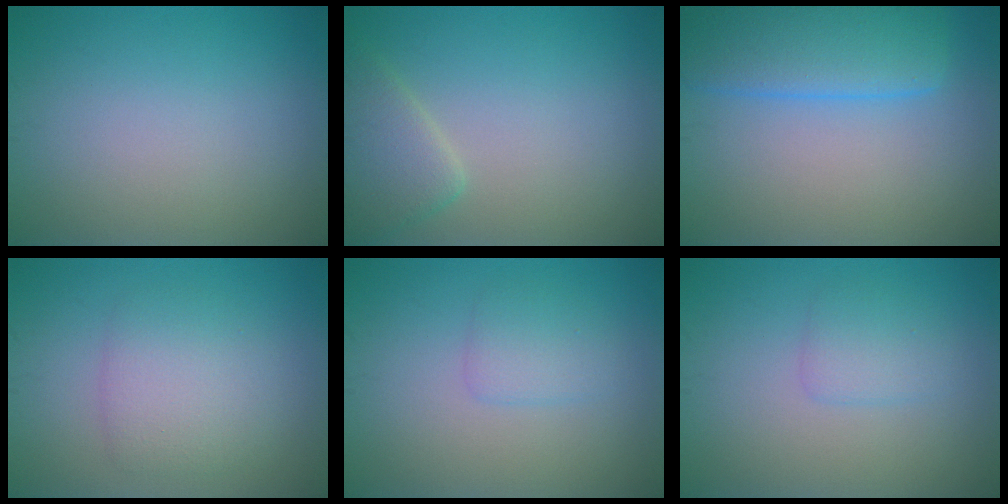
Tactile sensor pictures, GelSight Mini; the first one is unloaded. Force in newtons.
{"total": 3.3, "press": 3.3, "slide": 0.2}
{"total": 6.6, "press": 6.6, "slide": 0.4}
{"total": 3.5, "press": 3.5, "slide": 0.2}
{"total": 1.8, "press": 1.8, "slide": 0.0}
{"total": 1.8, "press": 1.8, "slide": 0.0}